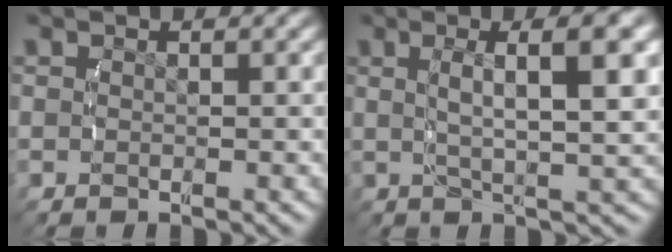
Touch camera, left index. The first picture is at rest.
{"total": 6.1, "force": [1.5, 0.7, 5.8], "torque": [-0.080, 0.009, 0.029]}